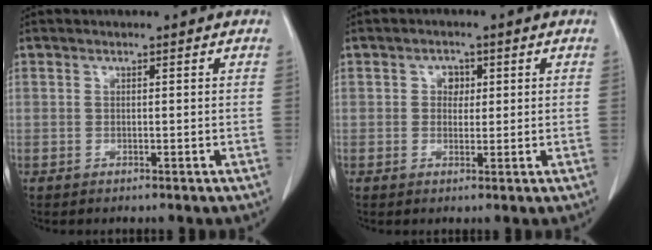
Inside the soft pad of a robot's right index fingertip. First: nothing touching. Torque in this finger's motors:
{"motor_torque": [0.31, 0.07, 0.00, 0.01]}